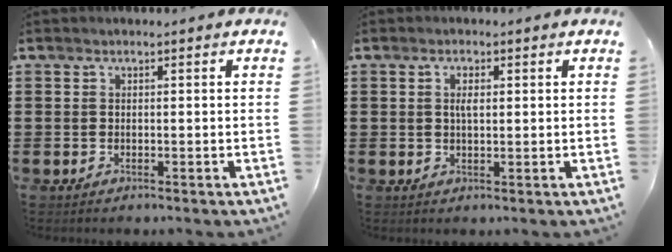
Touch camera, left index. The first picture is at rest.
{"total": 2.2, "force": [0.5, 0.7, 2.0], "torque": [-0.042, 0.003, 0.007]}